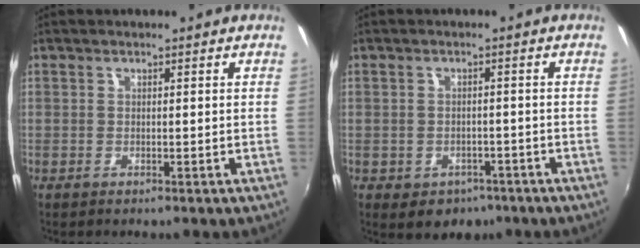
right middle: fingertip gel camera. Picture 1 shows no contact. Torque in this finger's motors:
{"motor_torque": [-0.14, 0.04, -0.02, -0.01]}